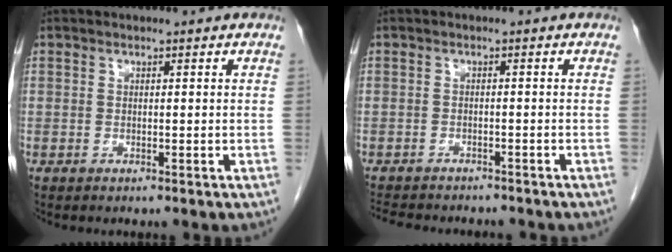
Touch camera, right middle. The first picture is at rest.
{"total": 9.5, "force": [-8.4, 2.7, 3.4], "torque": [-0.062, -0.004, -0.113]}